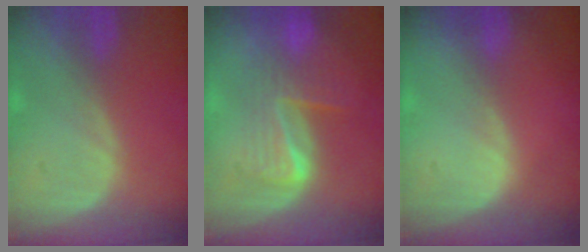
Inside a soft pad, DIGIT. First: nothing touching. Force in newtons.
{"total": 6.3, "press": 6.1, "slide": 1.5}
{"total": 0.5, "press": 0.3, "slide": 0.4}